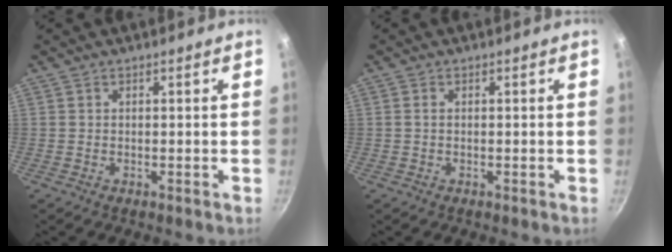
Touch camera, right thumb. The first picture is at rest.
{"total": 0.7, "force": [0.1, 0.4, 0.6], "torque": [-0.013, 0.002, 0.001]}